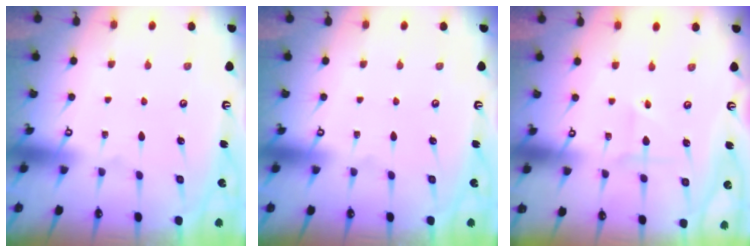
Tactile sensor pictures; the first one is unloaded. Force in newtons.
{"total": 0.0}
{"total": 1.7, "press": 1.5, "slide": 0.9}